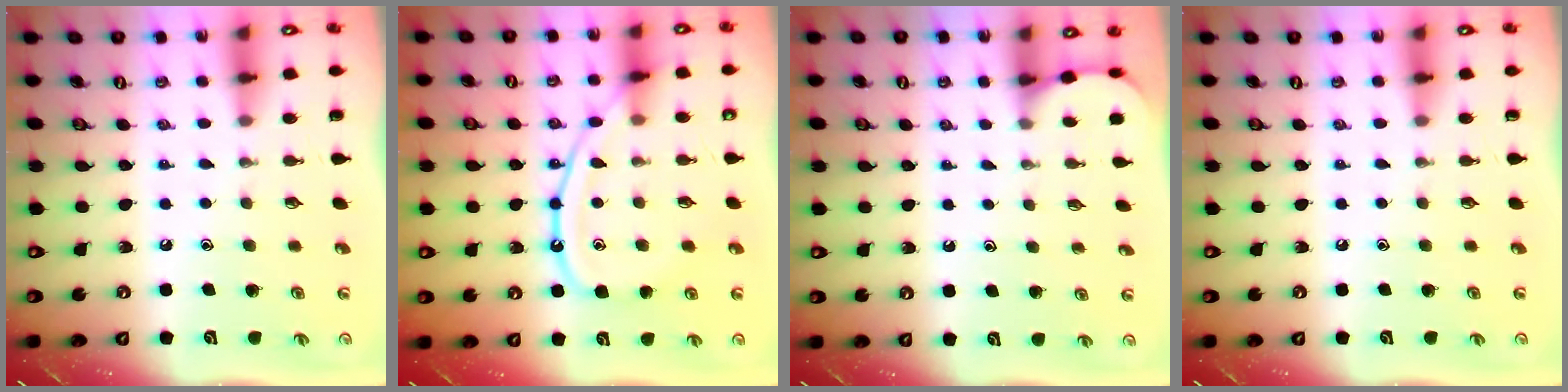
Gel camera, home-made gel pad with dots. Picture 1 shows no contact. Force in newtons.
{"total": 14.3, "press": 14.2, "slide": 1.4}
{"total": 1.8, "press": 1.8, "slide": 0.2}
{"total": 0.0}